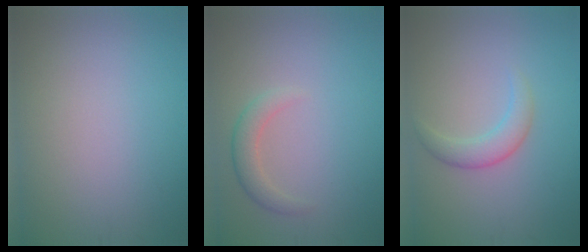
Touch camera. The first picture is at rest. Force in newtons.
{"total": 2.0, "press": 2.0, "slide": 0.1}
{"total": 2.3, "press": 2.3, "slide": 0.2}